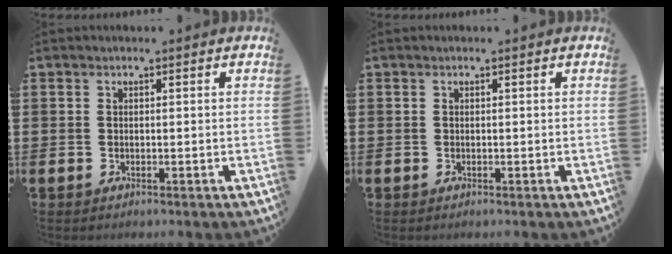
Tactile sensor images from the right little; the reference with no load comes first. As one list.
[{"total": 0.0}]